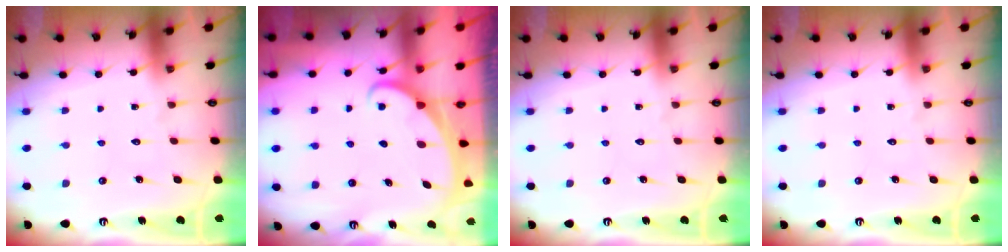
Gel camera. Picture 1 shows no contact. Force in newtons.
{"total": 1.5, "press": 1.5, "slide": 0.1}
{"total": 0.0}
{"total": 0.0}